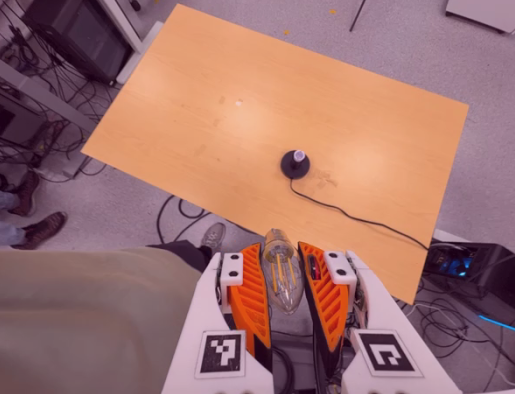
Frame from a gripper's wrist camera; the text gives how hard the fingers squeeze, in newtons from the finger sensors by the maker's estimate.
{"total": 19.2, "left": 21.2, "right": 17.3}